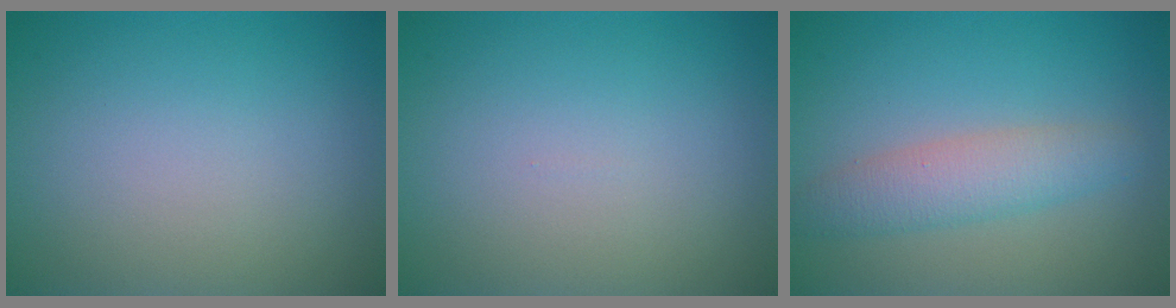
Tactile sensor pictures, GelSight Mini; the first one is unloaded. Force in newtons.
{"total": 0.0}
{"total": 3.5, "press": 3.5, "slide": 0.0}